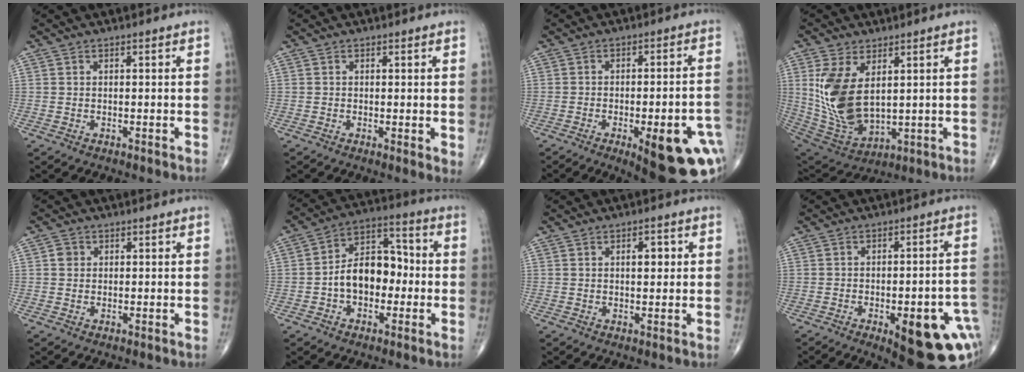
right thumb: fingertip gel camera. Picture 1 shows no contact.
{"total": 2.0, "force": [0.2, 0.6, 1.9], "torque": [-0.029, -0.008, -0.003]}
{"total": 18.9, "force": [-7.4, 5.9, 16.4], "torque": [-0.146, 0.021, -0.076]}
{"total": 14.8, "force": [3.2, 8.3, 11.8], "torque": [-0.229, -0.021, 0.086]}
{"total": 1.5, "force": [0.3, 1.4, 0.5], "torque": [-0.003, 0.001, 0.002]}
{"total": 12.0, "force": [-1.8, 8.0, 8.8], "torque": [-0.115, 0.045, -0.042]}
{"total": 3.0, "force": [0.7, 1.6, 2.5], "torque": [-0.026, -0.001, 0.007]}
{"total": 18.6, "force": [-6.9, 6.4, 16.0], "torque": [-0.137, 0.025, -0.068]}